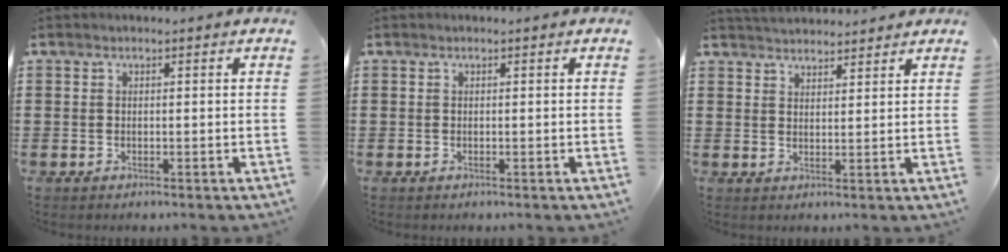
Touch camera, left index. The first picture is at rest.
{"total": 0.0}
{"total": 2.9, "force": [2.9, 0.1, -0.1], "torque": [-0.006, -0.006, 0.057]}